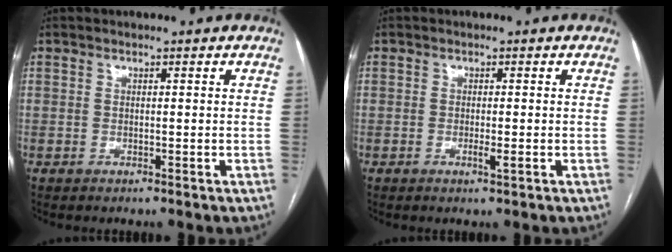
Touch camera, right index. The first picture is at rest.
{"total": 1.5, "force": [-0.5, 0.2, 1.4], "torque": [-0.024, -0.002, -0.009]}